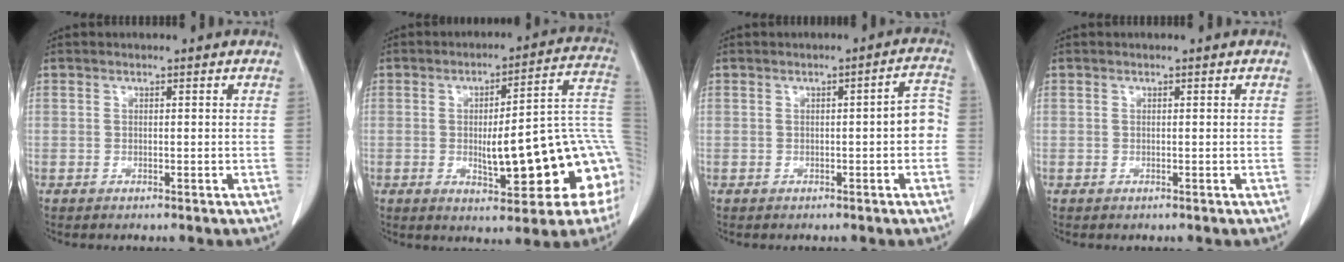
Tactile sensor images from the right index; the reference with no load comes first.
{"total": 18.9, "force": [-3.0, 3.9, 18.3], "torque": [-0.156, 0.035, -0.025]}
{"total": 4.1, "force": [-0.6, 0.8, 3.9], "torque": [-0.042, 0.015, -0.010]}
{"total": 0.0}